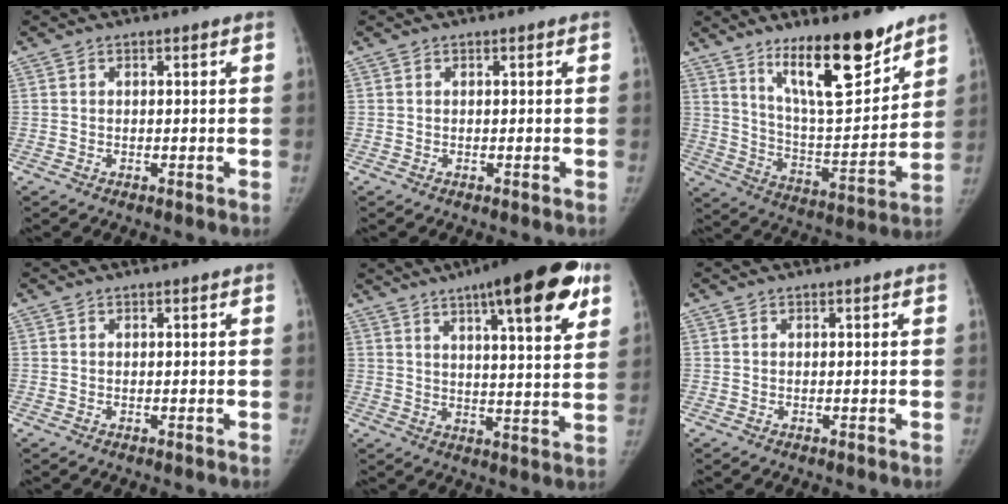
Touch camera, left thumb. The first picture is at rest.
{"total": 0.0}
{"total": 17.8, "force": [12.5, 4.7, 11.8], "torque": [-0.150, -0.092, 0.215]}
{"total": 0.0}
{"total": 19.9, "force": [10.7, 4.9, 16.1], "torque": [-0.206, -0.023, 0.148]}
{"total": 0.0}